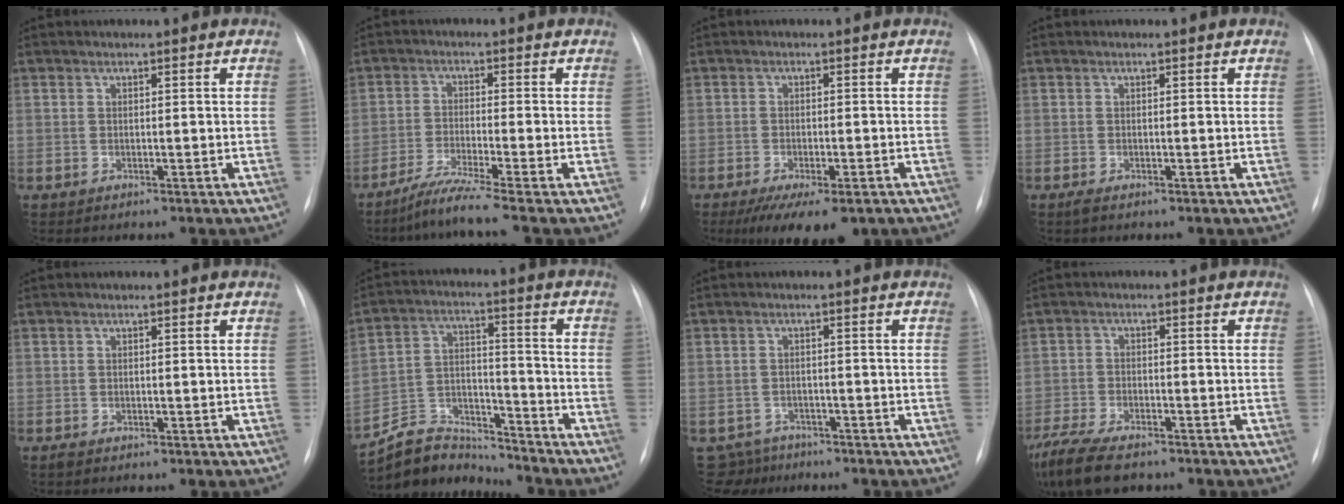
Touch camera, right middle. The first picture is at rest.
{"total": 6.1, "force": [-4.8, -1.9, 3.2], "torque": [-0.067, -0.032, -0.094]}
{"total": 9.2, "force": [-6.2, 2.8, 6.1], "torque": [-0.086, -0.015, -0.091]}
{"total": 0.7, "force": [-0.5, 0.1, 0.5], "torque": [-0.011, -0.003, -0.009]}
{"total": 0.5, "force": [-0.4, 0.2, 0.3], "torque": [-0.008, -0.002, -0.007]}
{"total": 11.5, "force": [-11.3, 2.4, 0.3], "torque": [-0.009, 0.032, -0.204]}
{"total": 4.5, "force": [-3.8, 2.2, -1.1], "torque": [0.025, 0.007, -0.062]}
{"total": 12.8, "force": [-9.9, 4.1, 7.0], "torque": [-0.152, -0.022, -0.164]}